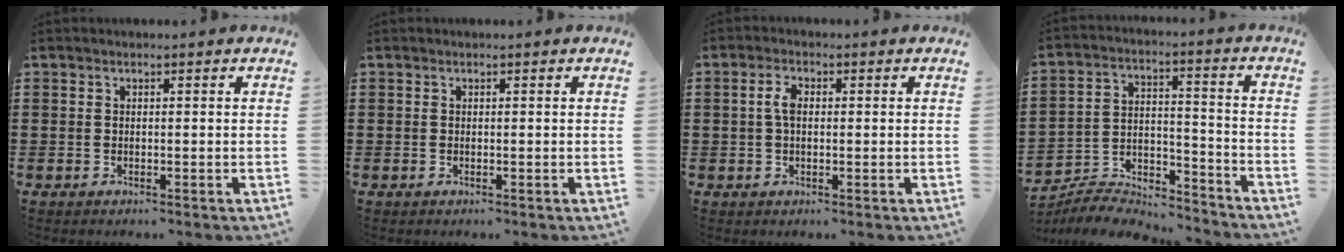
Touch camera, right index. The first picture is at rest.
{"total": 0.0}
{"total": 3.2, "force": [0.3, 1.6, 2.8], "torque": [-0.064, 0.004, 0.001]}
{"total": 6.4, "force": [-6.2, 1.4, 0.9], "torque": [-0.025, 0.009, -0.126]}